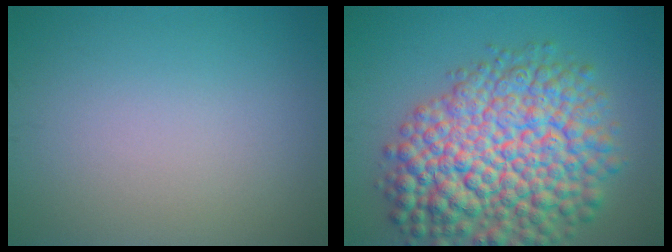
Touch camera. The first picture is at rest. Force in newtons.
{"total": 13.0, "press": 12.9, "slide": 0.5}